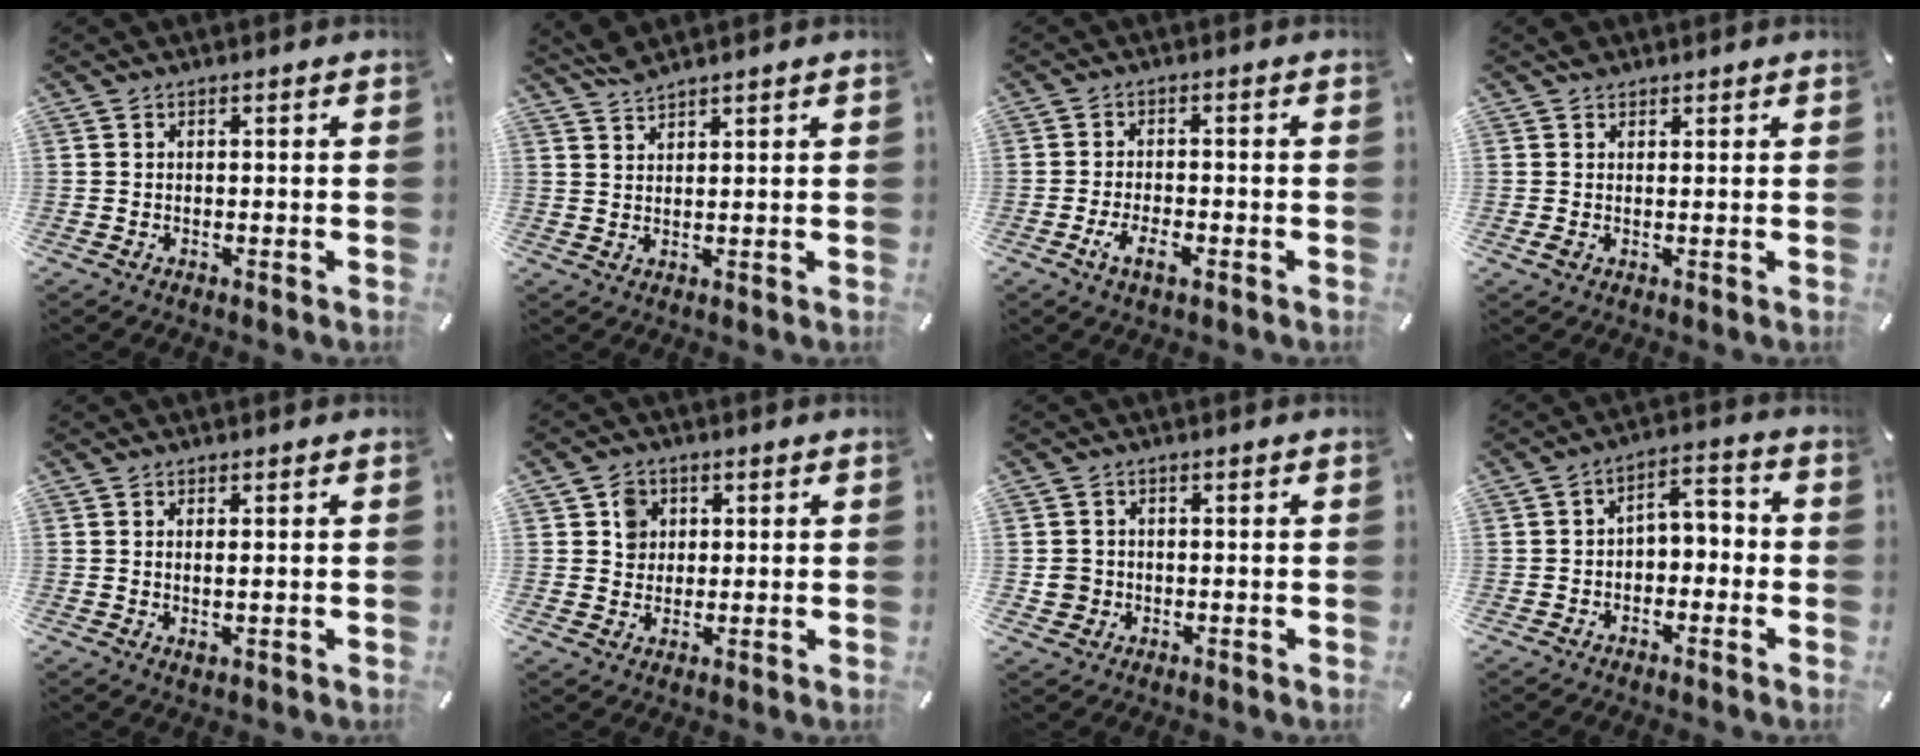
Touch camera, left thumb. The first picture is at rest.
{"total": 2.6, "force": [2.5, 0.1, 0.7], "torque": [-0.019, -0.007, 0.047]}
{"total": 5.2, "force": [-2.5, 2.3, 4.0], "torque": [-0.082, 0.006, -0.047]}
{"total": 2.7, "force": [1.1, 2.4, 0.7], "torque": [-0.004, 0.002, 0.022]}
{"total": 1.4, "force": [0.4, 0.4, 1.3], "torque": [-0.024, -0.001, 0.008]}
{"total": 4.9, "force": [1.4, 4.6, 1.1], "torque": [-0.011, 0.000, 0.021]}
{"total": 3.5, "force": [-0.1, 3.4, 0.3], "torque": [0.000, 0.004, -0.003]}
{"total": 4.3, "force": [-2.2, 2.9, 2.2], "torque": [-0.033, 0.011, -0.047]}